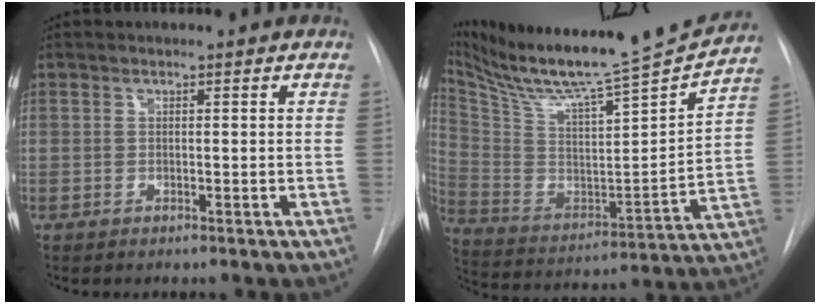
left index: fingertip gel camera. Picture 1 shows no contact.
{"total": 25.2, "force": [23.0, 0.7, 10.2], "torque": [-0.191, -0.063, 0.356]}